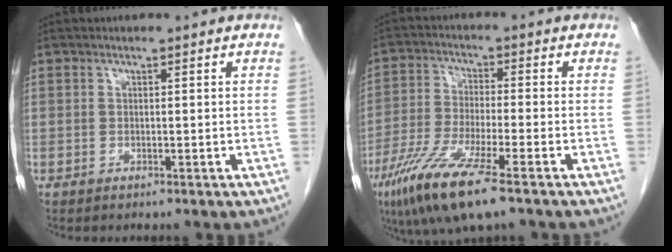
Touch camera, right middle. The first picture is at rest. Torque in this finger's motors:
{"motor_torque": [1.25, -0.89, 0.45, 0.13]}